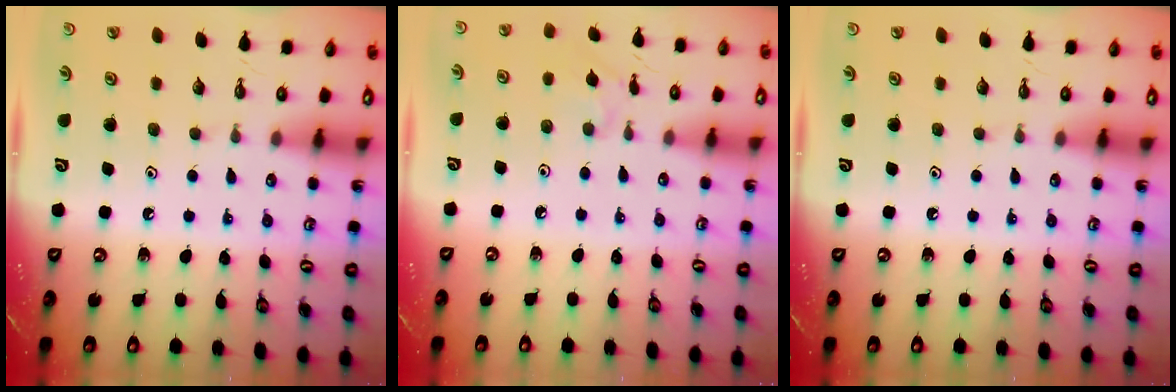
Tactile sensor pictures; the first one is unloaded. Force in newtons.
{"total": 3.5, "press": 3.5, "slide": 0.5}
{"total": 0.0}